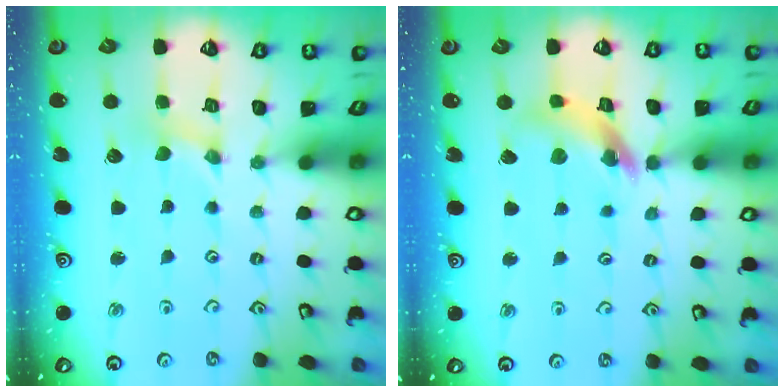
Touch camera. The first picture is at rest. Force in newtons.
{"total": 12.4, "press": 12.3, "slide": 1.3}